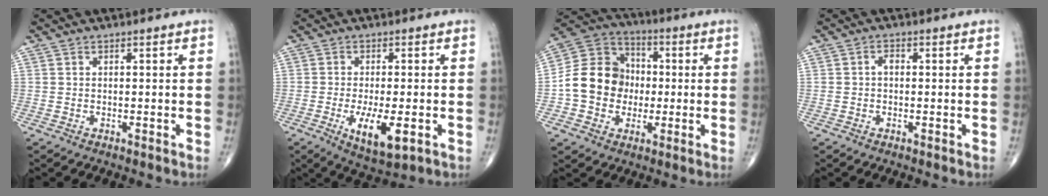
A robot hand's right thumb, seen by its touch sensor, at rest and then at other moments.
{"total": 8.6, "force": [-2.6, 3.0, 7.6], "torque": [-0.128, -0.018, -0.038]}
{"total": 13.7, "force": [-1.4, 11.9, 6.6], "torque": [-0.092, 0.032, -0.031]}
{"total": 1.6, "force": [0.0, 1.0, 1.2], "torque": [-0.017, 0.005, -0.004]}